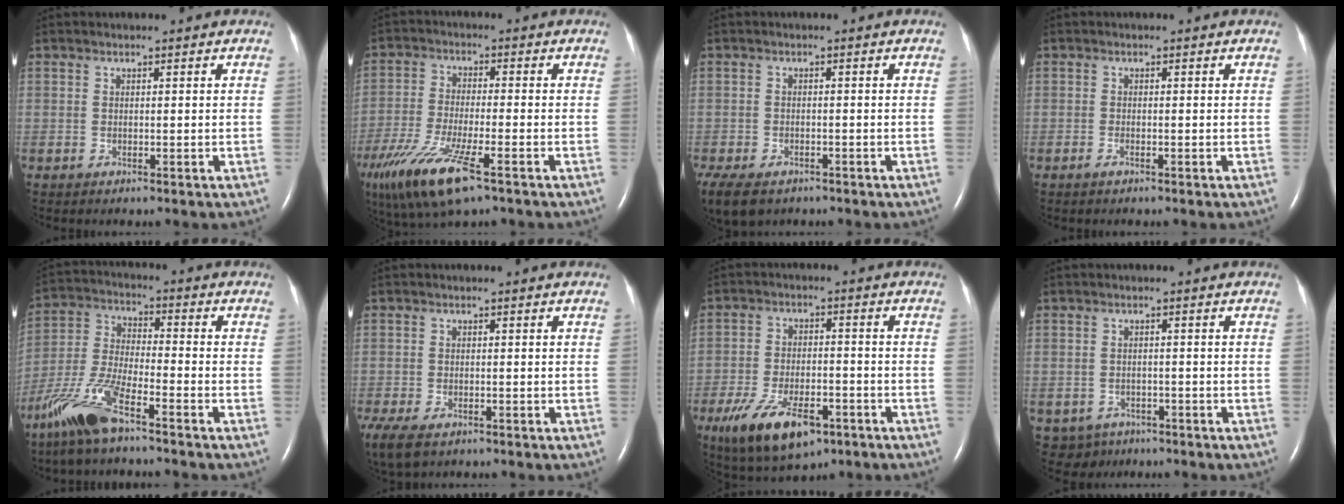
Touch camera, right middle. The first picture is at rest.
{"total": 14.2, "force": [-8.6, 2.7, 11.0], "torque": [-0.240, -0.042, -0.156]}
{"total": 13.1, "force": [-8.0, 8.1, 6.3], "torque": [-0.175, -0.024, -0.108]}
{"total": 0.8, "force": [-0.5, 0.1, 0.5], "torque": [-0.014, -0.001, -0.009]}
{"total": 11.5, "force": [-7.9, 2.1, 8.0], "torque": [-0.189, -0.019, -0.158]}
{"total": 12.1, "force": [-7.3, 7.1, 6.5], "torque": [-0.188, -0.025, -0.105]}
{"total": 12.0, "force": [-6.8, 5.1, 8.5], "torque": [-0.162, -0.012, -0.106]}
{"total": 3.9, "force": [-2.5, 3.0, 0.3], "torque": [-0.009, 0.005, -0.032]}